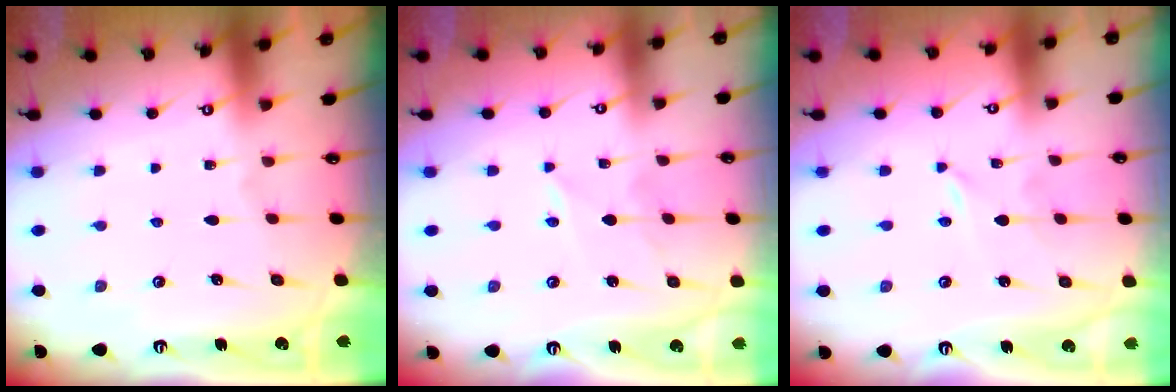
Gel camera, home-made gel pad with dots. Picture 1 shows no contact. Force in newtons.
{"total": 2.8, "press": 2.8, "slide": 0.3}
{"total": 0.0}